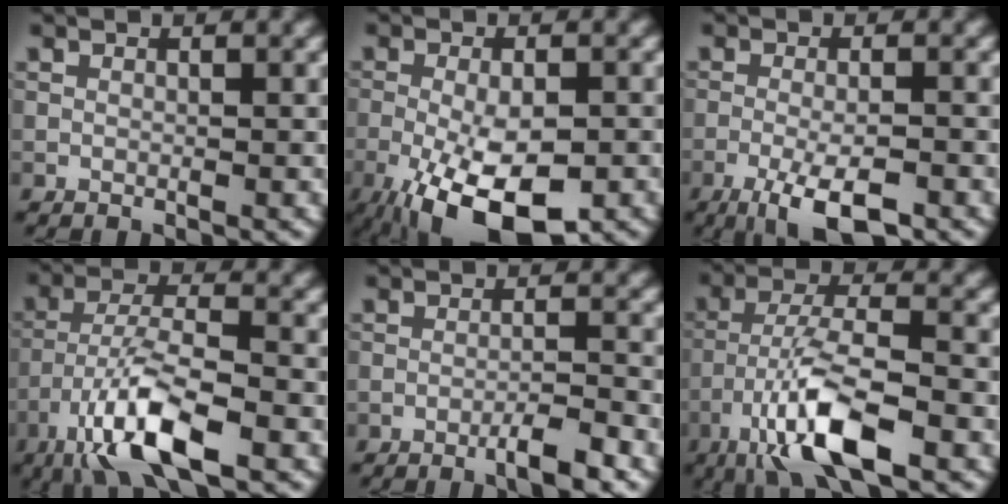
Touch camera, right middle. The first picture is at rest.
{"total": 9.8, "force": [-4.6, 3.9, 7.7], "torque": [-0.150, -0.021, -0.067]}
{"total": 5.8, "force": [-3.4, 1.5, 4.4], "torque": [-0.084, -0.002, -0.060]}
{"total": 9.2, "force": [-5.2, 2.5, 7.1], "torque": [-0.132, 0.005, -0.103]}
{"total": 3.3, "force": [-2.0, 0.4, 2.6], "torque": [-0.040, 0.005, -0.039]}
{"total": 9.2, "force": [-4.9, 2.5, 7.4], "torque": [-0.136, 0.009, -0.097]}